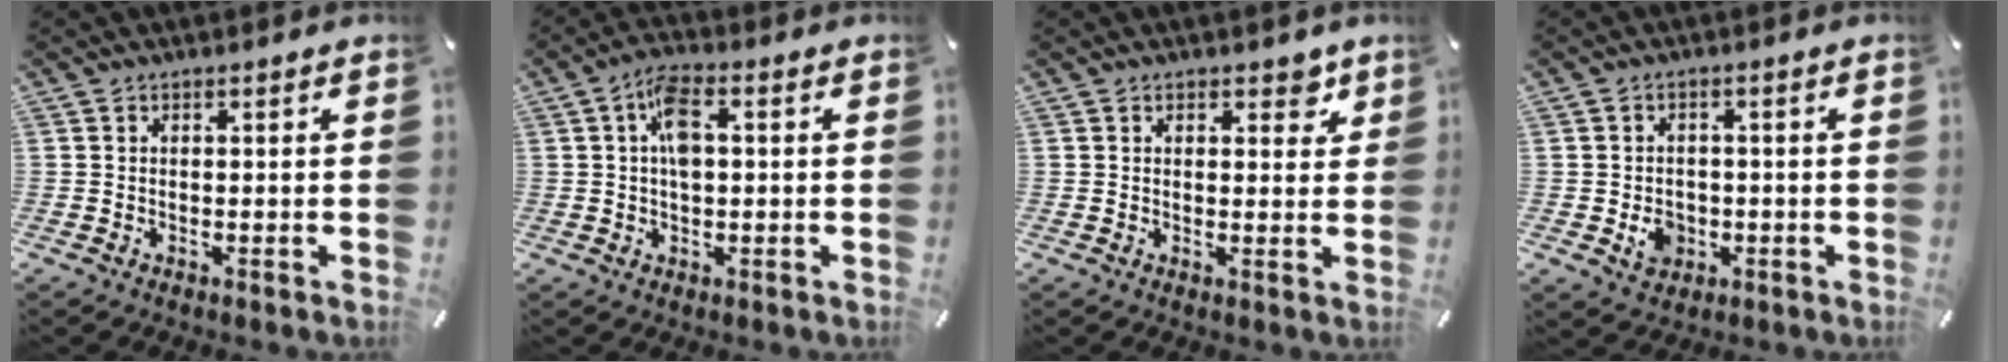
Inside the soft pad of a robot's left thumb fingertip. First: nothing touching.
{"total": 6.4, "force": [0.7, 3.4, 5.3], "torque": [-0.096, 0.011, 0.011]}
{"total": 3.7, "force": [2.1, 2.3, 2.1], "torque": [-0.008, -0.007, 0.027]}
{"total": 5.0, "force": [-1.1, 4.3, 2.2], "torque": [-0.028, 0.001, -0.021]}